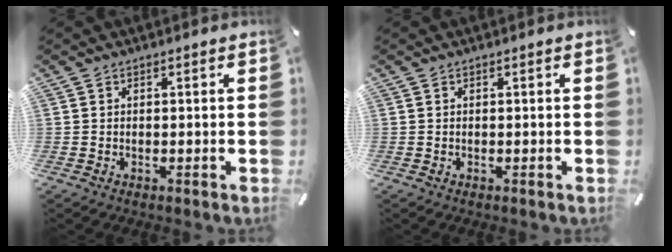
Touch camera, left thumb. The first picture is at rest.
{"total": 0.0}